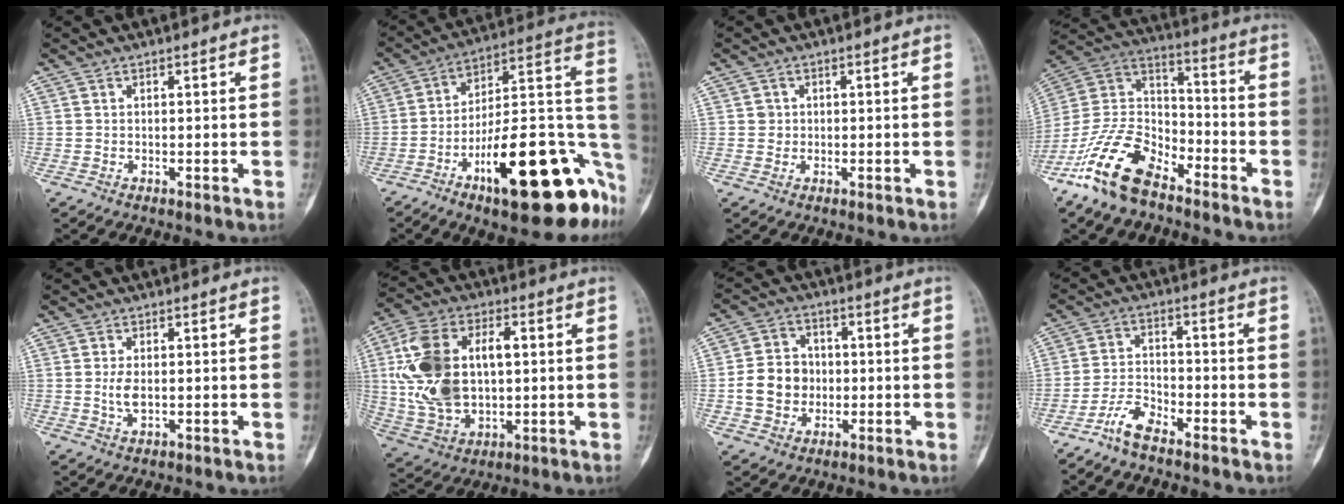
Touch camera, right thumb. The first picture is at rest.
{"total": 28.1, "force": [-12.5, 9.3, 23.4], "torque": [-0.249, 0.082, -0.183]}
{"total": 1.5, "force": [0.2, 1.5, 0.2], "torque": [0.006, 0.003, 0.002]}
{"total": 17.2, "force": [-11.5, 8.4, 9.7], "torque": [-0.187, 0.069, -0.224]}
{"total": 3.2, "force": [0.1, 1.7, 2.7], "torque": [-0.056, -0.005, 0.003]}
{"total": 19.5, "force": [2.1, 12.2, 15.0], "torque": [-0.288, 0.007, 0.047]}
{"total": 9.4, "force": [-1.0, 8.2, 4.6], "torque": [-0.057, 0.016, -0.020]}
{"total": 7.0, "force": [-5.3, 2.6, 3.8], "torque": [-0.080, 0.031, -0.111]}